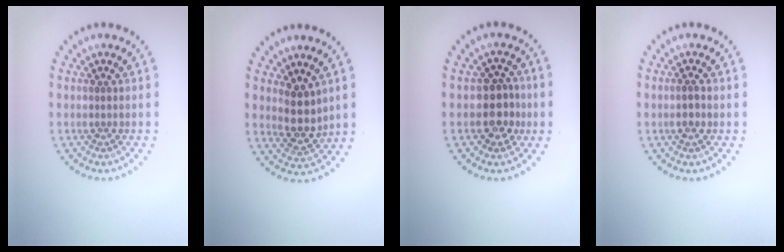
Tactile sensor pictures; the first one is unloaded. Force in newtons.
{"total": 3.1, "press": 2.6, "slide": 1.7}
{"total": 2.9, "press": 2.7, "slide": 1.0}
{"total": 0.7, "press": 0.6, "slide": 0.3}